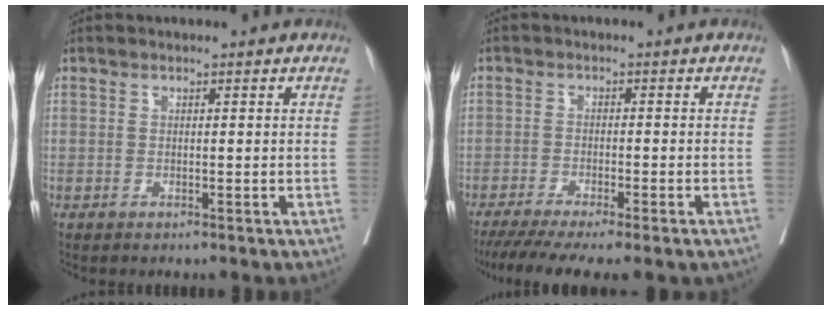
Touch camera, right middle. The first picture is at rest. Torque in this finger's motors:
{"motor_torque": [1.10, -1.04, 0.20, 0.11]}